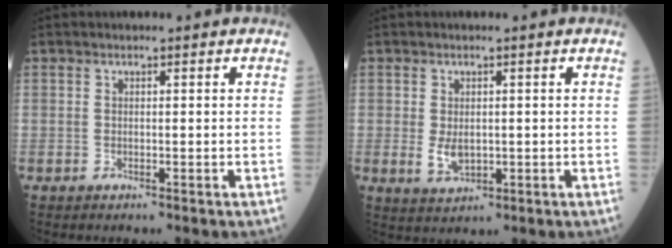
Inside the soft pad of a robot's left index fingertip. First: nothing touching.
{"total": 3.3, "force": [-0.2, 2.0, 2.6], "torque": [-0.053, -0.008, 0.005]}